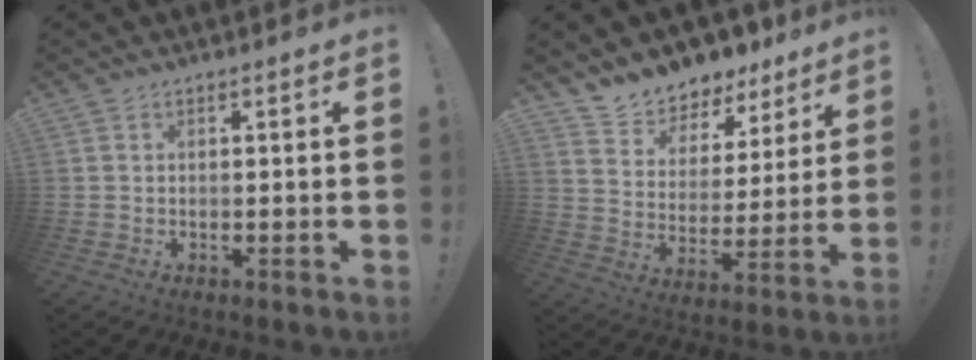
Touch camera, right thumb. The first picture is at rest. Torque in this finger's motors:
{"motor_torque": [0.01, 0.20, -0.04, 0.35, 0.00]}